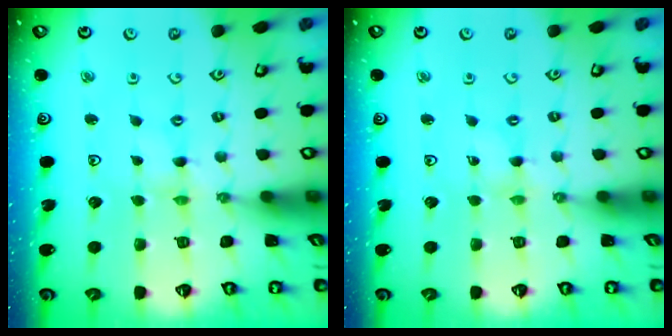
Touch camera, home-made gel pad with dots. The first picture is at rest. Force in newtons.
{"total": 0.0}